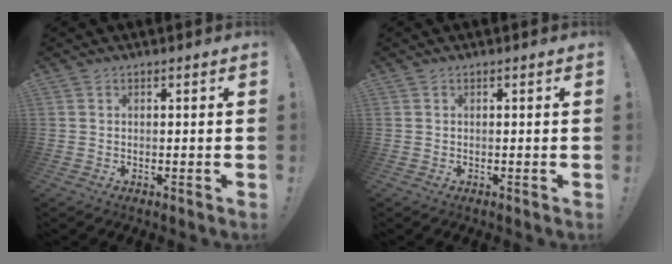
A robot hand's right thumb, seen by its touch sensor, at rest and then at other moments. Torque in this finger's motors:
{"motor_torque": [0.00, 0.00, 0.00, 0.00, 0.04]}